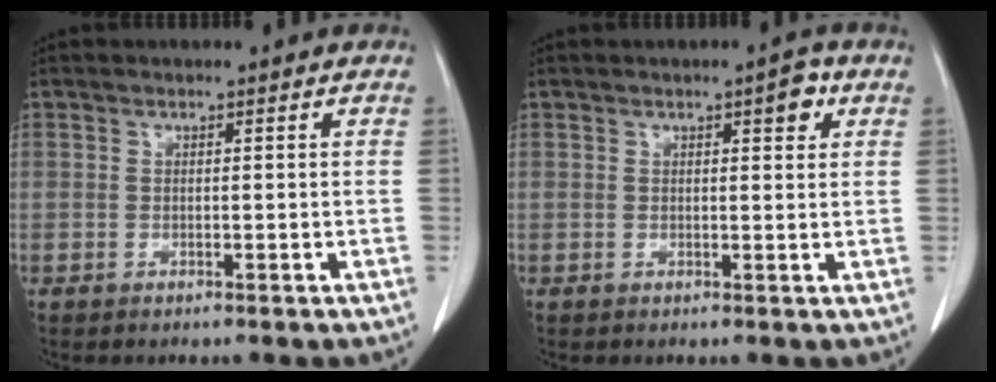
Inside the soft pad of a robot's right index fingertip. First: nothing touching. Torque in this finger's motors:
{"motor_torque": [0.05, 0.09, 0.00, 0.00]}